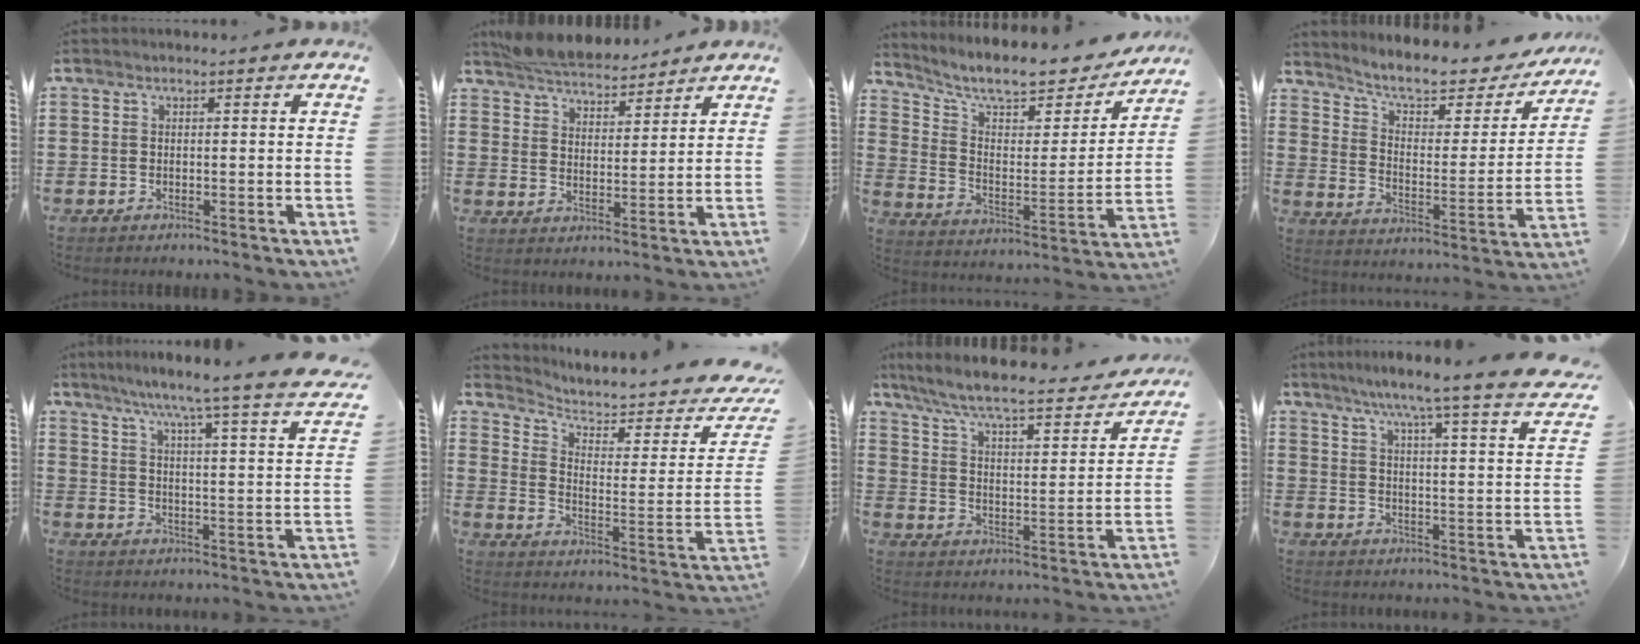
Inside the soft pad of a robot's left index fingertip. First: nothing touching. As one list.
[{"total": 6.0, "force": [5.9, 1.0, 0.9], "torque": [-0.040, -0.018, 0.110]}, {"total": 9.2, "force": [8.1, 1.7, 4.1], "torque": [-0.101, -0.055, 0.134]}, {"total": 6.7, "force": [5.7, 1.5, 3.2], "torque": [-0.079, -0.039, 0.093]}, {"total": 6.4, "force": [5.3, -1.4, 3.2], "torque": [-0.085, -0.050, 0.080]}, {"total": 4.5, "force": [3.8, 1.7, 1.8], "torque": [-0.052, -0.032, 0.061]}, {"total": 6.9, "force": [6.1, 0.1, 3.2], "torque": [-0.089, -0.045, 0.099]}, {"total": 6.4, "force": [5.3, -1.2, 3.4], "torque": [-0.089, -0.046, 0.080]}]